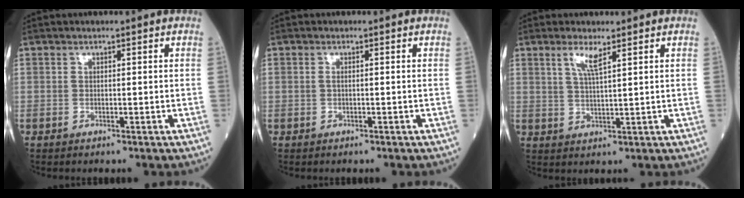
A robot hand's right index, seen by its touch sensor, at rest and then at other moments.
{"total": 0.6, "force": [0.0, 0.0, 0.6], "torque": [-0.017, -0.001, -0.001]}
{"total": 3.7, "force": [2.2, 0.1, 3.0], "torque": [-0.063, -0.003, 0.044]}